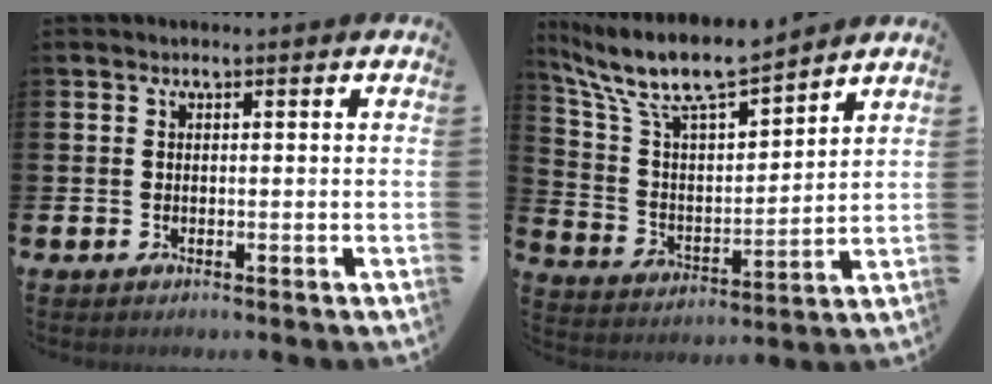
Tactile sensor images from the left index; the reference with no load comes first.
{"total": 9.6, "force": [8.5, 2.0, 4.0], "torque": [-0.123, -0.056, 0.145]}